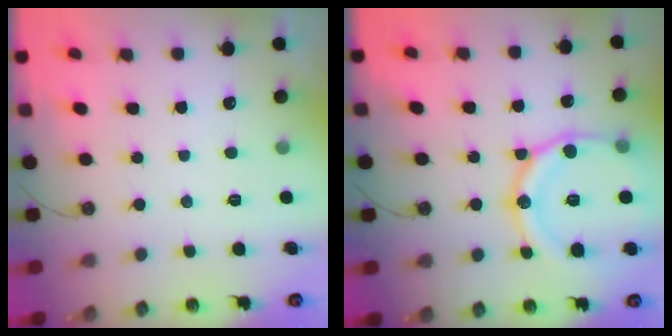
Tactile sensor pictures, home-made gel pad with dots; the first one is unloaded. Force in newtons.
{"total": 17.2, "press": 17.1, "slide": 1.9}